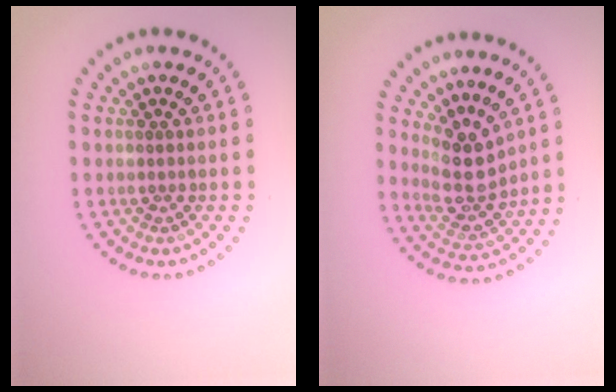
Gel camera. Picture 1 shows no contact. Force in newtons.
{"total": 3.8, "press": 3.3, "slide": 1.9}